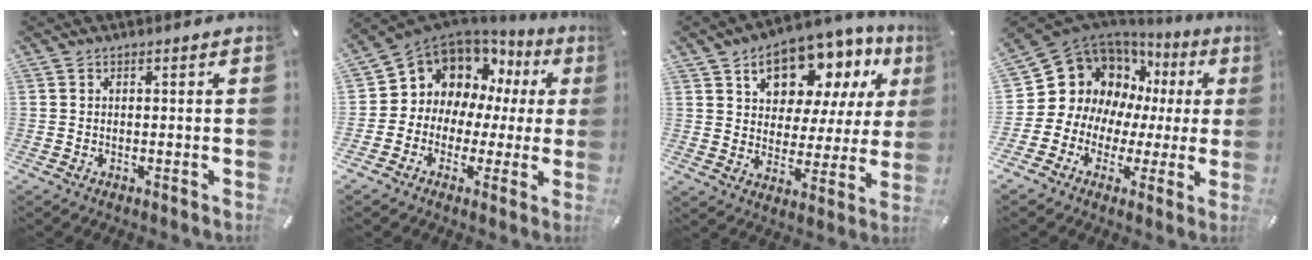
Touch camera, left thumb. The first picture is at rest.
{"total": 9.9, "force": [4.2, 8.7, 2.2], "torque": [-0.067, -0.051, 0.086]}
{"total": 13.6, "force": [8.9, 8.5, 5.9], "torque": [-0.093, -0.063, 0.154]}
{"total": 15.5, "force": [4.4, 13.7, 5.8], "torque": [-0.113, -0.046, 0.101]}